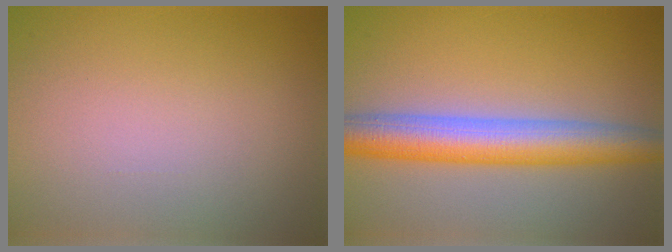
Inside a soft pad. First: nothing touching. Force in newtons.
{"total": 6.9, "press": 6.8, "slide": 0.3}